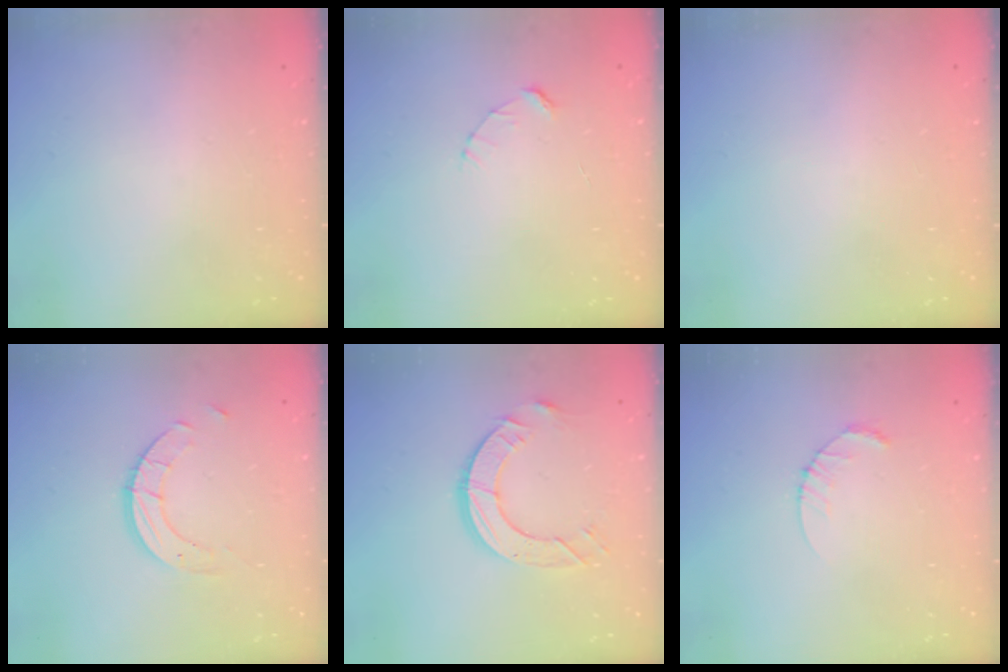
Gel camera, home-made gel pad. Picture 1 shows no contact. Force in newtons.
{"total": 2.7, "press": 2.7, "slide": 0.3}
{"total": 0.0}
{"total": 5.1, "press": 5.1, "slide": 0.3}
{"total": 9.5, "press": 9.5, "slide": 1.0}
{"total": 2.6, "press": 2.6, "slide": 0.4}